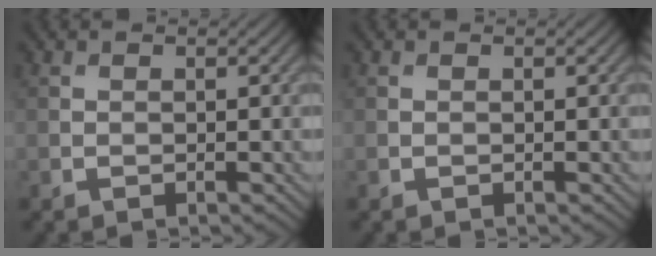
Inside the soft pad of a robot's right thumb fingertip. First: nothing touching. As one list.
[{"total": 0.0}]